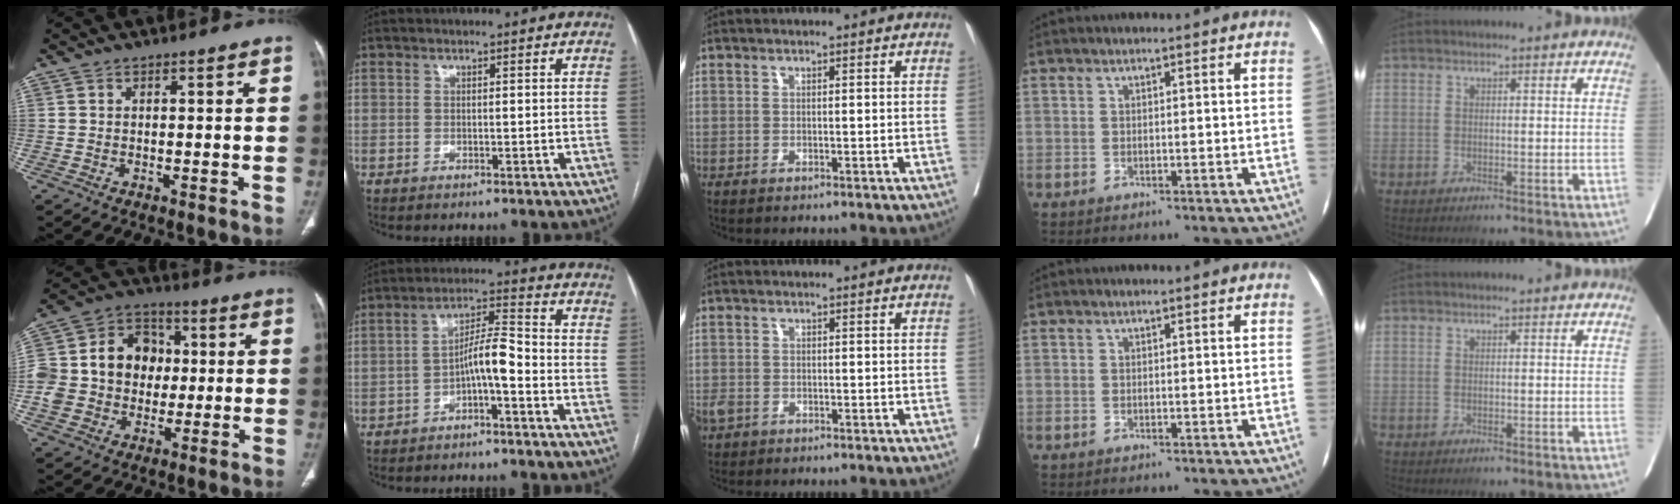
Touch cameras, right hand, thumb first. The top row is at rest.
{"thumb": {"total": 17.5, "force": [0.3, 14.4, 9.9], "torque": [-0.161, 0.037, 0.008]}, "index": {"total": 6.1, "force": [-2.4, 0.8, 5.6], "torque": [-0.098, 0.023, -0.040]}, "middle": {"total": 2.4, "force": [-1.4, 1.6, 1.2], "torque": [-0.027, -0.002, -0.023]}}